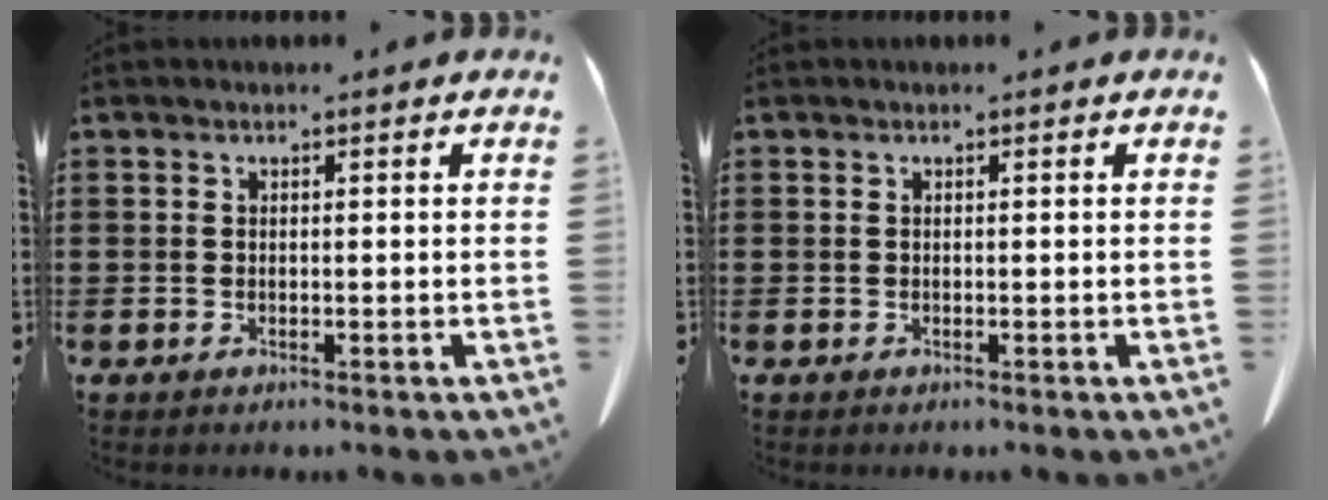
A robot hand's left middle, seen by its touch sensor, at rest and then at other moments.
{"total": 0.0}